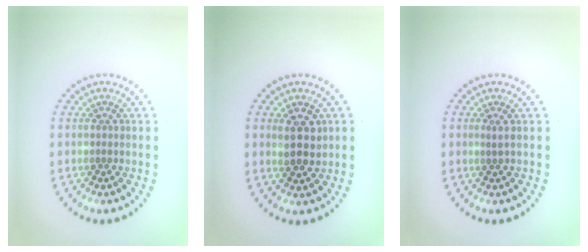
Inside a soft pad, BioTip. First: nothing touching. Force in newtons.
{"total": 2.7, "press": 2.6, "slide": 0.7}
{"total": 0.6, "press": 0.3, "slide": 0.5}